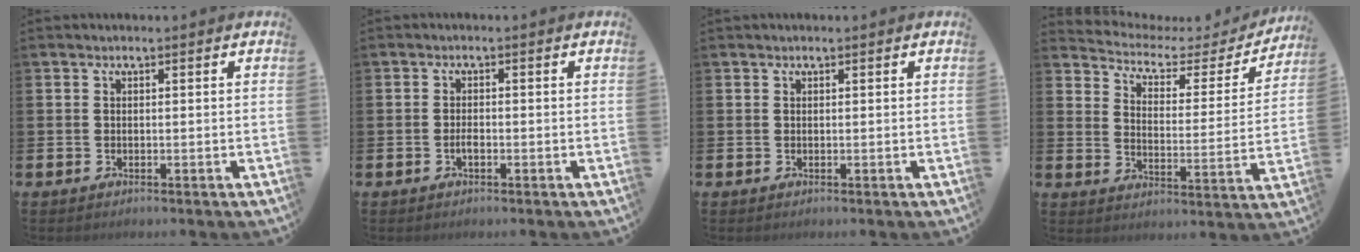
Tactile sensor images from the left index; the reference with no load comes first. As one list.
[{"total": 1.4, "force": [-0.7, 0.5, 1.1], "torque": [-0.028, 0.003, -0.012]}, {"total": 0.0}, {"total": 4.6, "force": [3.7, 2.3, 1.5], "torque": [-0.048, -0.030, 0.050]}]